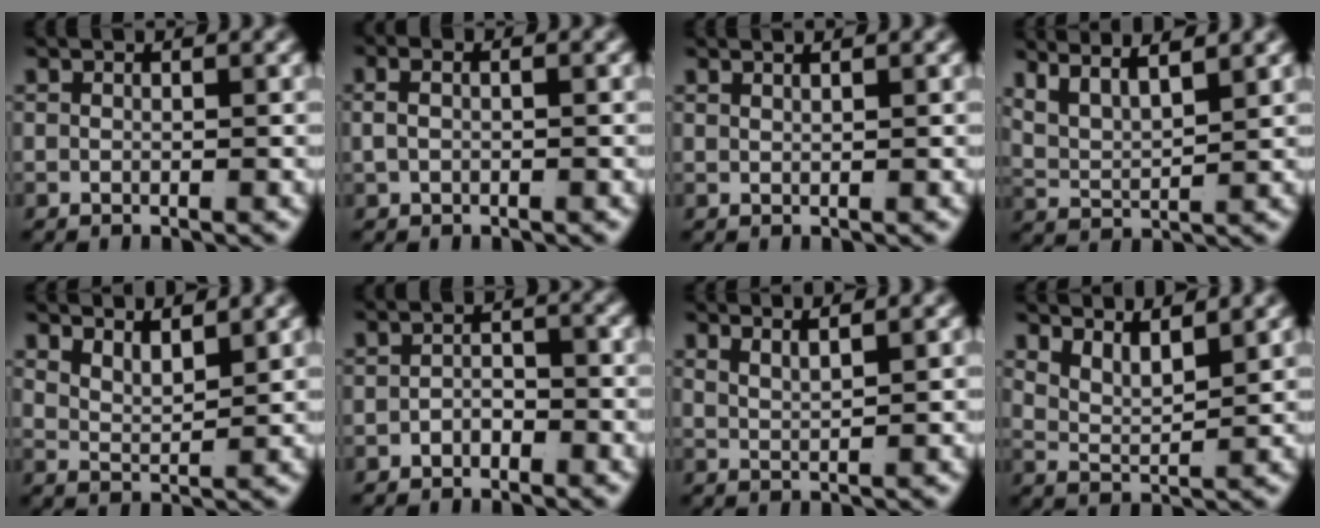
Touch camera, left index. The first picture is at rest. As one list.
[{"total": 1.6, "force": [-0.2, 0.7, 1.4], "torque": [-0.030, 0.000, 0.000]}, {"total": 1.2, "force": [0.9, -0.8, 0.2], "torque": [0.000, -0.001, 0.022]}, {"total": 7.0, "force": [3.4, 4.8, 3.9], "torque": [-0.083, 0.006, 0.045]}, {"total": 4.0, "force": [2.7, 2.1, 2.1], "torque": [-0.042, -0.004, 0.039]}, {"total": 1.8, "force": [-1.3, 0.9, 0.9], "torque": [-0.003, -0.004, -0.022]}, {"total": 2.6, "force": [2.1, 0.2, 1.5], "torque": [-0.027, -0.006, 0.042]}, {"total": 4.6, "force": [2.6, 2.7, 2.6], "torque": [-0.054, -0.007, 0.038]}]